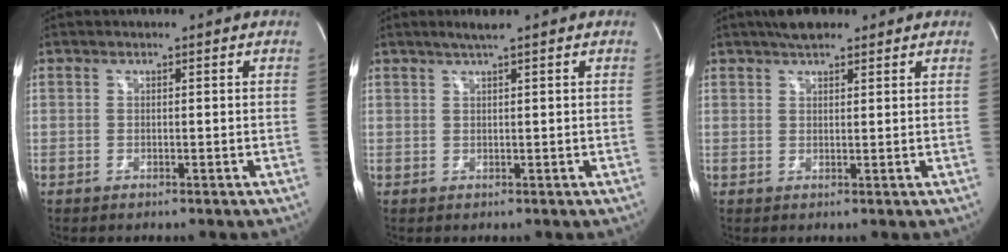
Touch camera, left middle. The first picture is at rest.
{"total": 2.0, "force": [1.5, -0.4, 1.3], "torque": [-0.030, 0.002, 0.030]}
{"total": 4.6, "force": [3.5, 1.5, 2.5], "torque": [-0.050, 0.018, 0.059]}